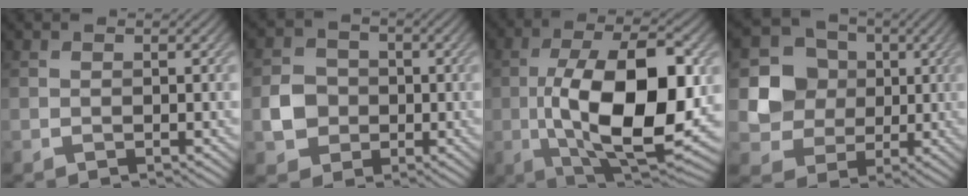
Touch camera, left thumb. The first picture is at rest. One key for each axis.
{"total": 4.7, "fx": -0.8, "fy": 4.3, "fz": 1.9, "tx": -0.040, "ty": -0.001, "tz": -0.020}
{"total": 17.0, "fx": -1.2, "fy": 7.8, "fz": 15.0, "tx": -0.251, "ty": 0.003, "tz": -0.022}
{"total": 7.3, "fx": 0.8, "fy": 6.6, "fz": 2.8, "tx": -0.062, "ty": -0.002, "tz": 0.012}